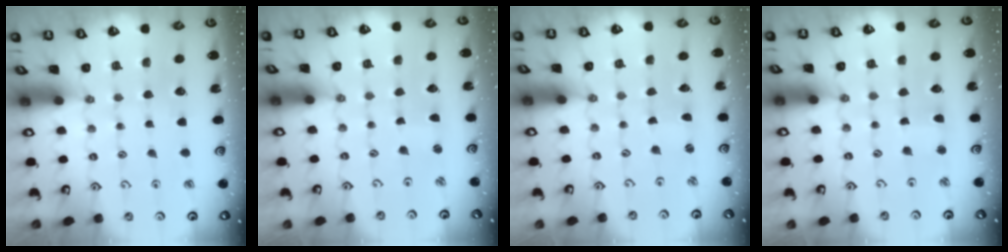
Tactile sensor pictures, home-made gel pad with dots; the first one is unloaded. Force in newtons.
{"total": 1.1, "press": 1.1, "slide": 0.2}
{"total": 0.5, "press": 0.5, "slide": 0.1}
{"total": 2.6, "press": 2.6, "slide": 0.4}